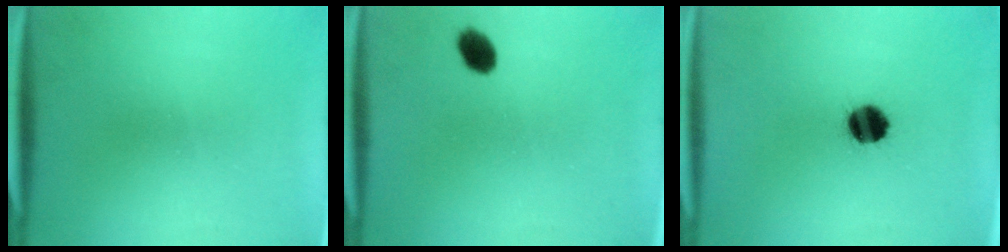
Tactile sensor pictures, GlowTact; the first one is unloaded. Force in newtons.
{"total": 3.7}
{"total": 7.9}